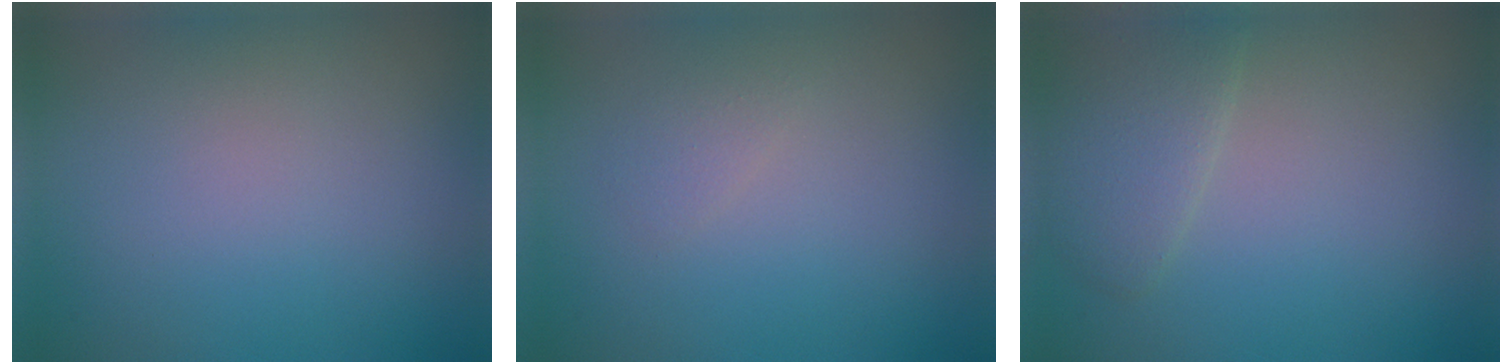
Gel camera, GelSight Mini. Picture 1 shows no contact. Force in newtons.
{"total": 0.8, "press": 0.8, "slide": 0.1}
{"total": 2.8, "press": 2.8, "slide": 0.2}